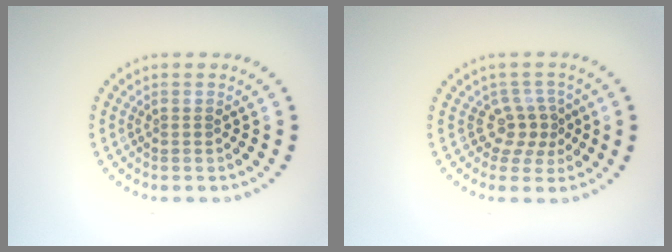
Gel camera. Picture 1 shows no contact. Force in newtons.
{"total": 2.6, "press": 1.8, "slide": 1.9}